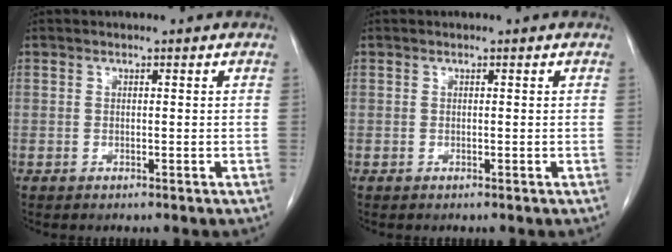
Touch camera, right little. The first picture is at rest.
{"total": 0.0}